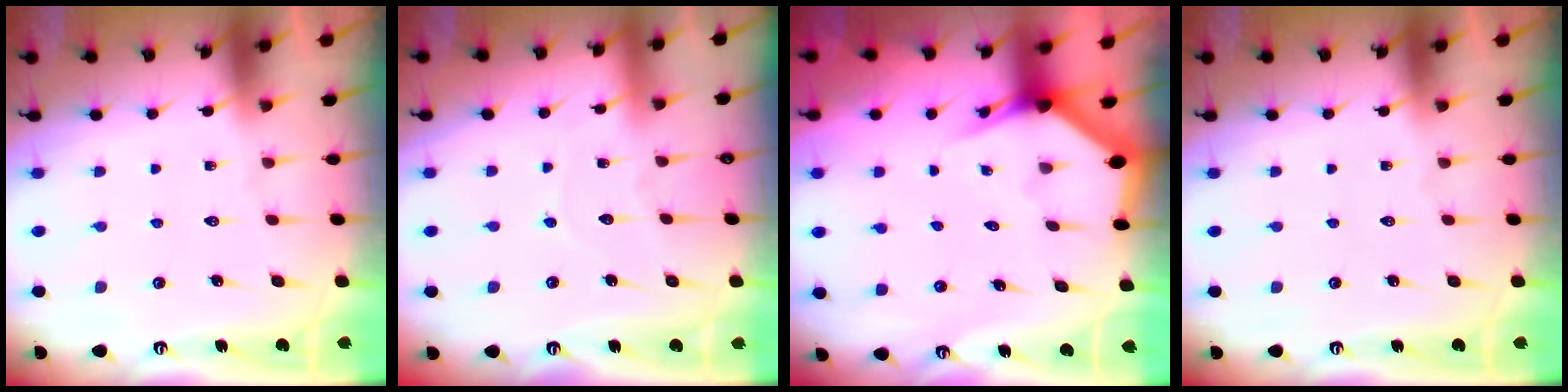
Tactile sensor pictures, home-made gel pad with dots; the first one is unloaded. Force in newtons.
{"total": 4.3, "press": 4.3, "slide": 0.4}
{"total": 3.2, "press": 3.2, "slide": 0.1}
{"total": 0.0}